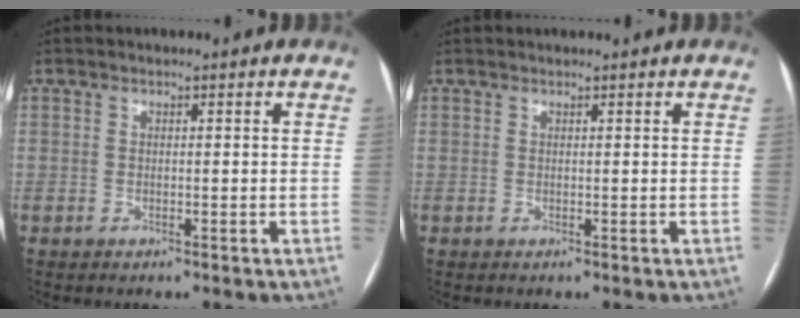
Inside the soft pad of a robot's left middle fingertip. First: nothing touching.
{"total": 1.3, "force": [1.2, 0.1, 0.3], "torque": [-0.006, 0.022, 0.021]}